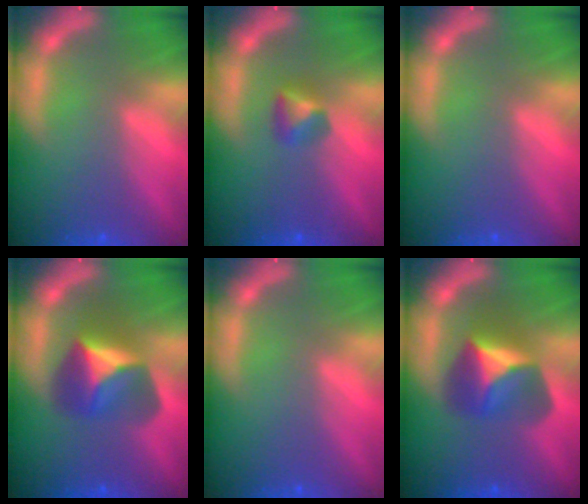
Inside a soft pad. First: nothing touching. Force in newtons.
{"total": 1.9}
{"total": 0.0}
{"total": 5.4}
{"total": 0.0}
{"total": 5.4}